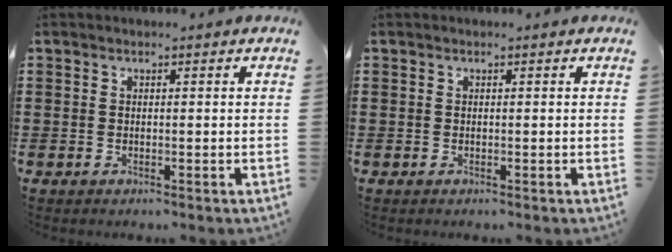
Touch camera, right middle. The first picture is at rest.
{"total": 0.0}